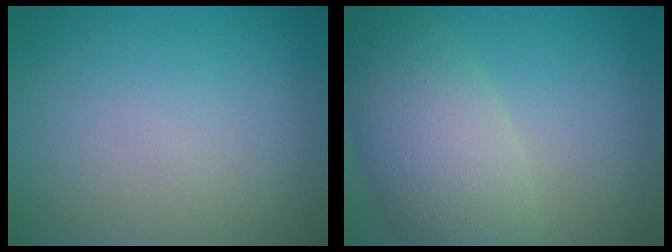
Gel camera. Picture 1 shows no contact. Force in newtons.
{"total": 7.5, "press": 7.5, "slide": 0.8}